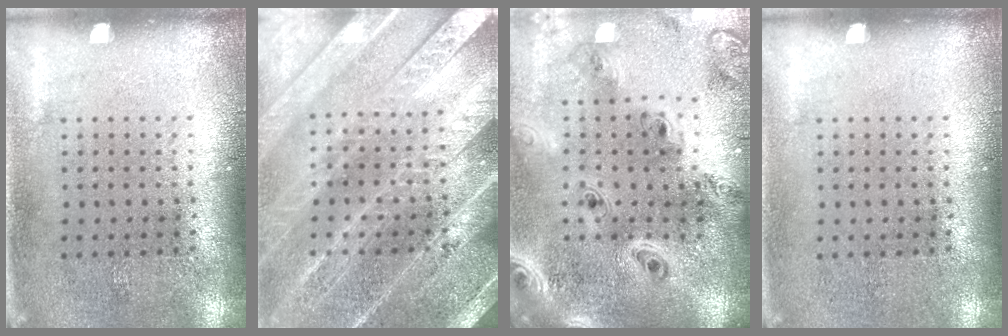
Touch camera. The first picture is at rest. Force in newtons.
{"total": 4.3, "press": 4.3, "slide": 0.6}
{"total": 3.4, "press": 2.7, "slide": 2.1}
{"total": 0.0}